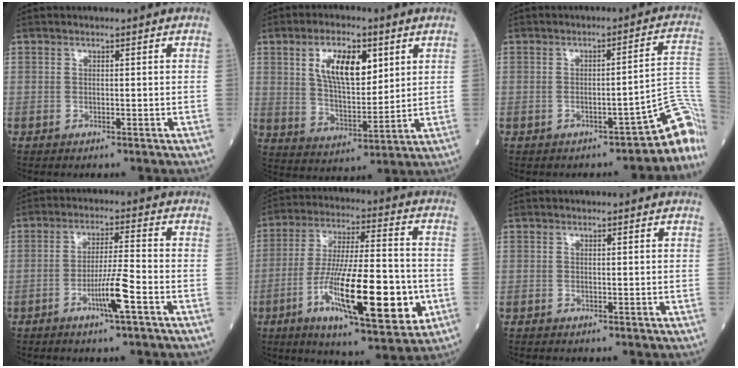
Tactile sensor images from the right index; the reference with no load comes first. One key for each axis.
{"total": 10.6, "fx": 4.2, "fy": 4.4, "fz": 8.6, "tx": -0.160, "ty": 0.008, "tz": 0.080}
{"total": 9.0, "fx": -5.7, "fy": 1.7, "fz": 6.8, "tx": -0.046, "ty": 0.053, "tz": -0.069}
{"total": 6.1, "fx": -2.9, "fy": -0.5, "fz": 5.4, "tx": -0.102, "ty": -0.003, "tz": -0.054}
{"total": 20.0, "fx": -6.0, "fy": 3.8, "fz": 18.7, "tx": -0.322, "ty": -0.018, "tz": -0.095}
{"total": 0.0}